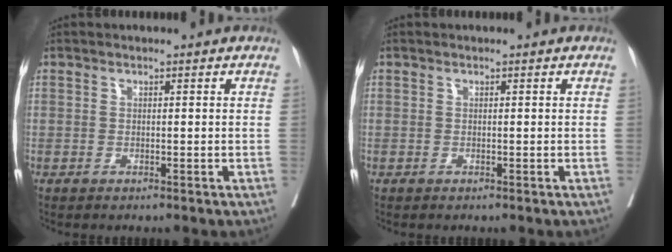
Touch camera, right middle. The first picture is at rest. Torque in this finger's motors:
{"motor_torque": [-0.06, 0.06, 0.00, -0.01]}